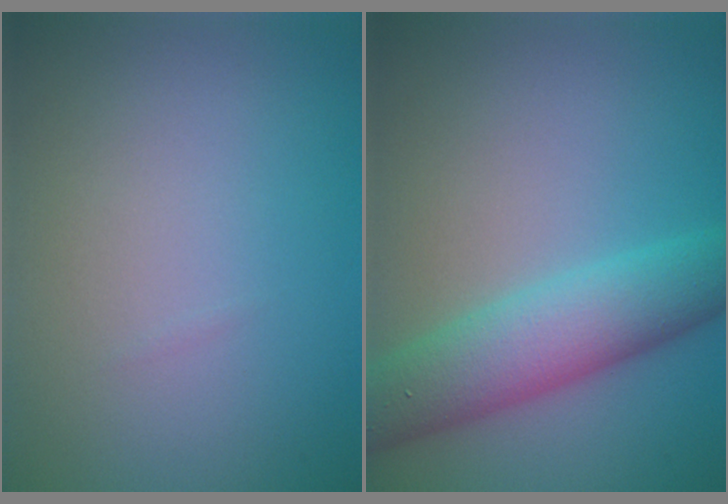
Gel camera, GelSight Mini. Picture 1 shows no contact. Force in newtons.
{"total": 6.5, "press": 6.5, "slide": 0.2}